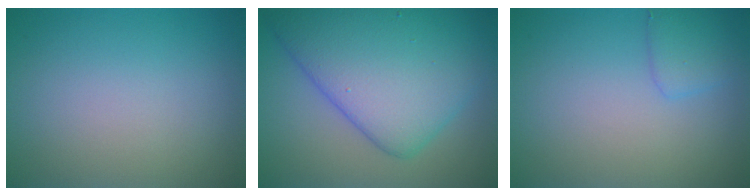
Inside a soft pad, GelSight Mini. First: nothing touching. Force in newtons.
{"total": 10.6, "press": 10.6, "slide": 0.3}
{"total": 1.7, "press": 1.7, "slide": 0.1}